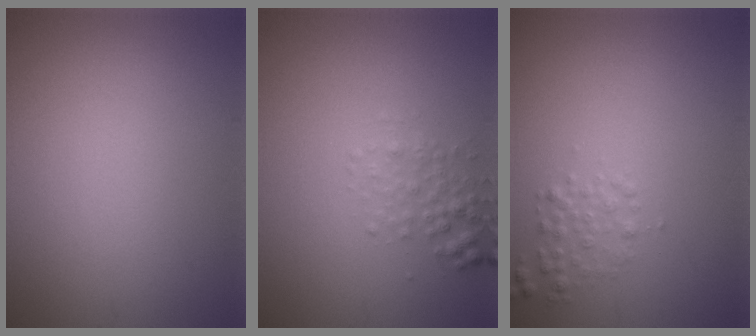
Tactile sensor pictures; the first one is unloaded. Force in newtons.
{"total": 1.7, "press": 1.7, "slide": 0.1}
{"total": 1.5, "press": 1.5, "slide": 0.0}